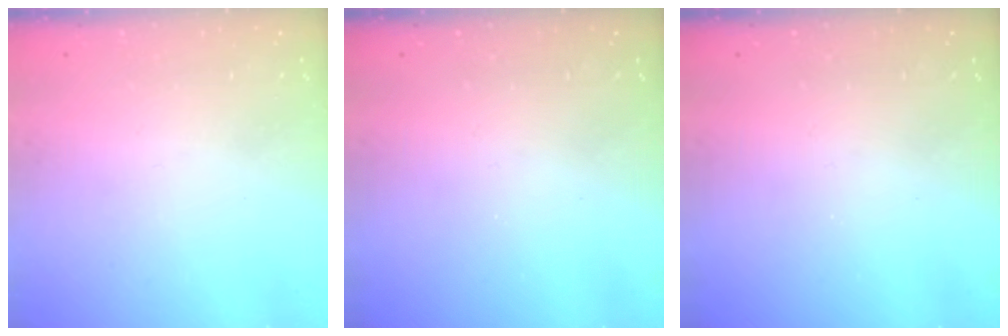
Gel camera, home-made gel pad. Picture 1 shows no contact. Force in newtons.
{"total": 0.0}
{"total": 0.0}